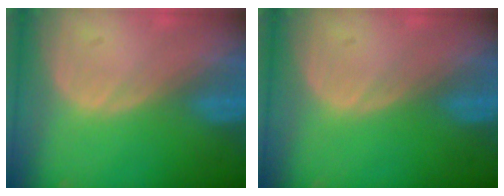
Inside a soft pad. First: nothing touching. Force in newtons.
{"total": 0.0}